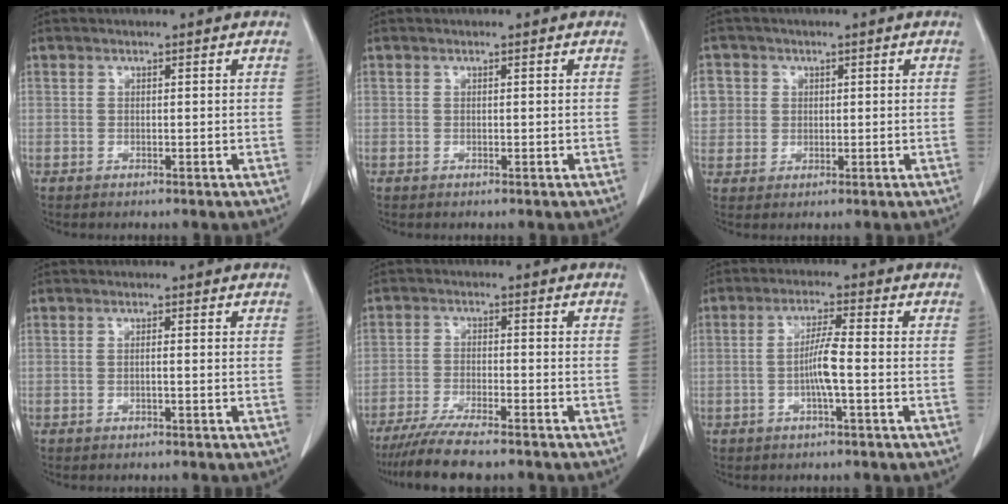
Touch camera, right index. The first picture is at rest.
{"total": 0.0}
{"total": 6.6, "force": [1.7, 6.2, 1.2], "torque": [-0.033, 0.020, 0.042]}
{"total": 0.6, "force": [0.0, 0.0, 0.6], "torque": [-0.008, 0.003, 0.002]}
{"total": 9.2, "force": [-7.7, 0.8, 4.9], "torque": [-0.081, -0.023, -0.127]}
{"total": 4.6, "force": [-0.9, 0.0, 4.6], "torque": [-0.090, 0.005, -0.016]}